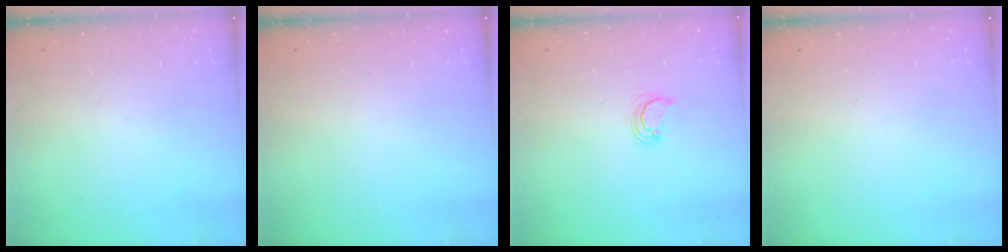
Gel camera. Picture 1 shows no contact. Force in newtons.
{"total": 0.0}
{"total": 4.0, "press": 4.0, "slide": 0.4}
{"total": 0.0}